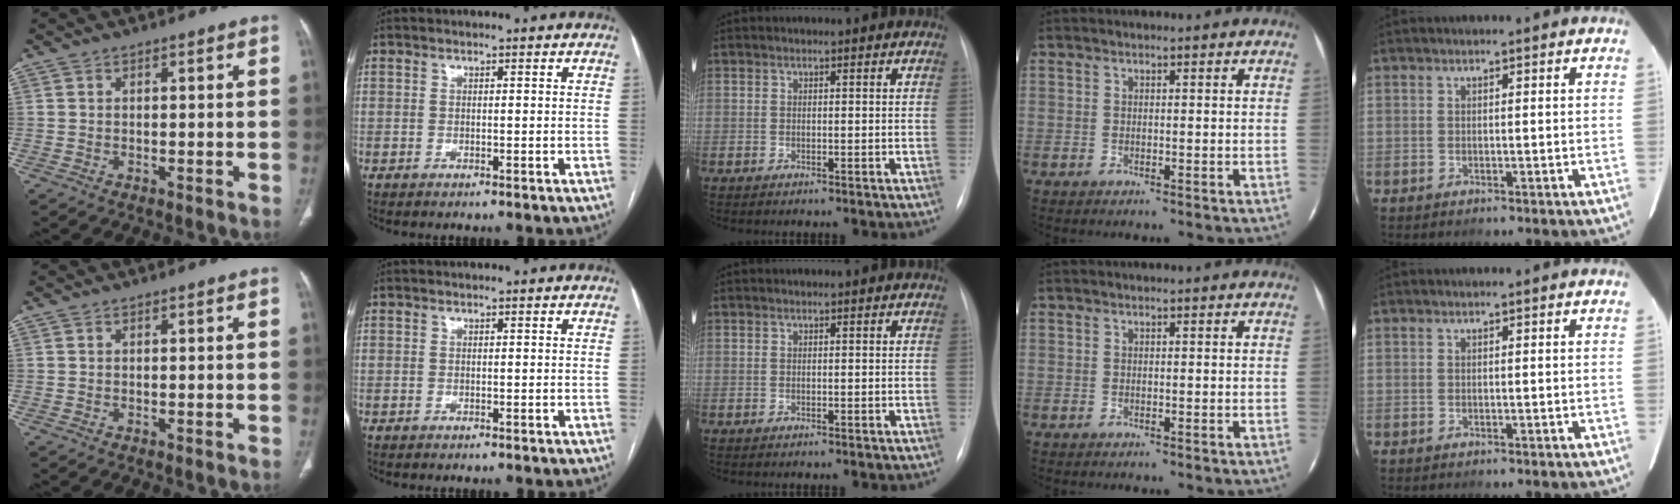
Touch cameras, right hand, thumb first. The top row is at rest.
{}